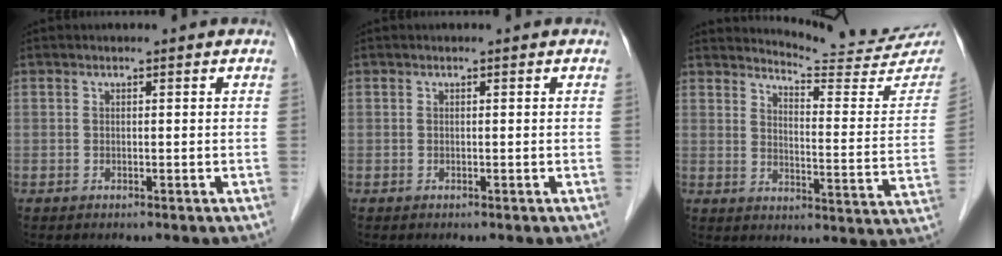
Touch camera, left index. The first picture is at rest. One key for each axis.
{"total": 0.0}
{"total": 16.5, "fx": 16.2, "fy": 0.1, "fz": 2.6, "tx": -0.037, "ty": -0.103, "tz": 0.186}